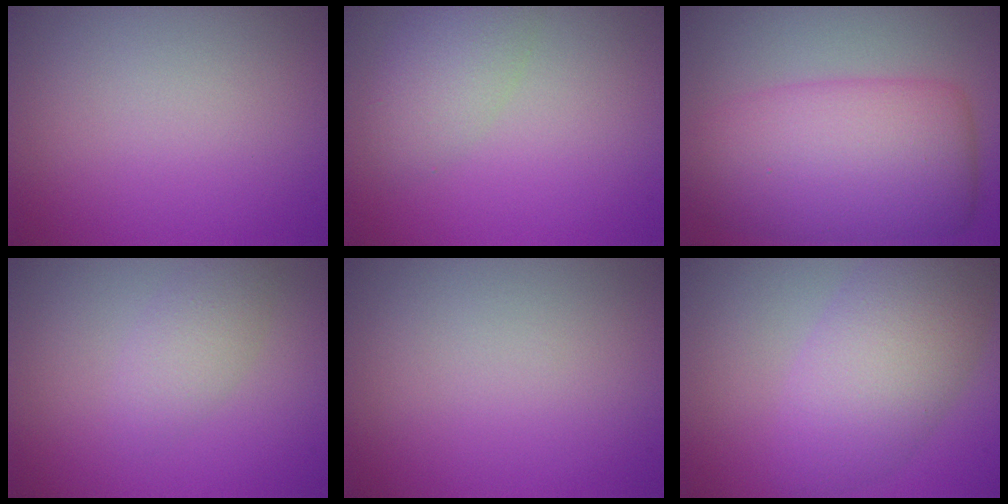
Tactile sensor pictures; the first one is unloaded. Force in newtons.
{"total": 3.1, "press": 3.1, "slide": 0.2}
{"total": 9.3, "press": 9.3, "slide": 0.1}
{"total": 2.1, "press": 2.1, "slide": 0.1}
{"total": 0.0}
{"total": 6.7, "press": 6.7, "slide": 0.2}